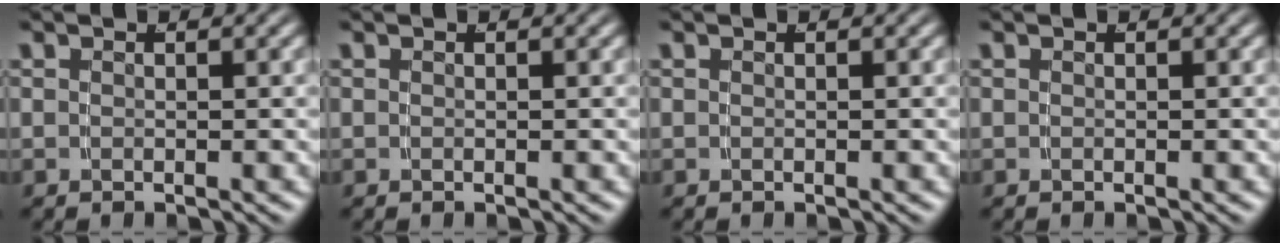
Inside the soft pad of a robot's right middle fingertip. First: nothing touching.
{"total": 0.0}
{"total": 0.0}
{"total": 0.0}